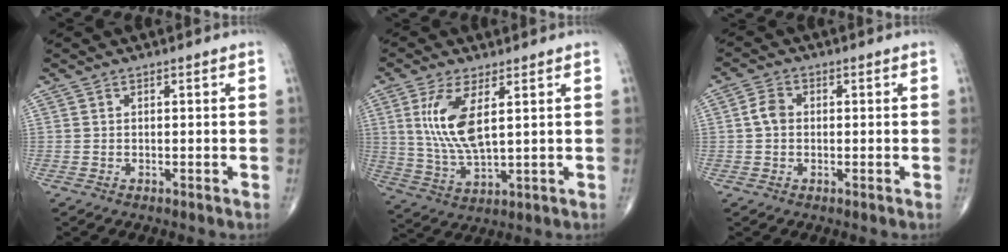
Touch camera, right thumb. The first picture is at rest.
{"total": 10.6, "force": [3.0, 3.8, 9.5], "torque": [-0.206, -0.019, 0.069]}
{"total": 3.2, "force": [0.0, 2.4, 2.1], "torque": [-0.038, 0.008, -0.006]}